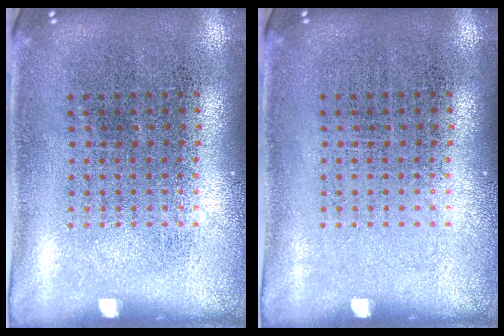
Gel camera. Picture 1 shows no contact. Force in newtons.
{"total": 0.0}